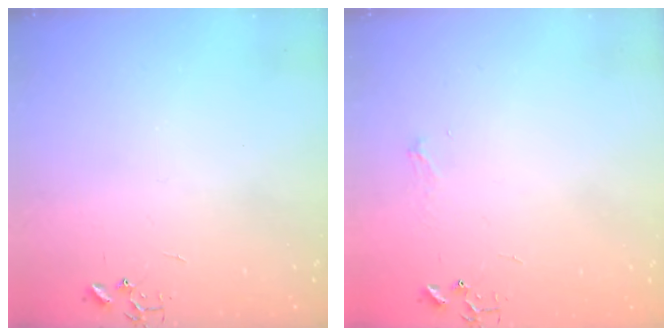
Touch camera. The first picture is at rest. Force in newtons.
{"total": 4.7, "press": 4.7, "slide": 0.6}